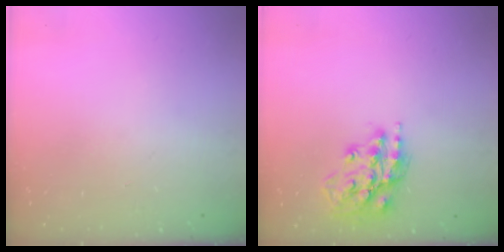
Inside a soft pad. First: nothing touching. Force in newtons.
{"total": 16.1, "press": 16.1, "slide": 1.5}